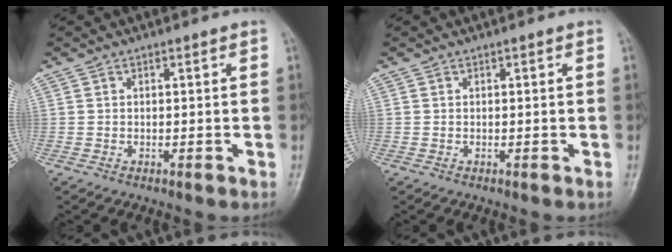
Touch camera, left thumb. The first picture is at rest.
{"total": 0.0}